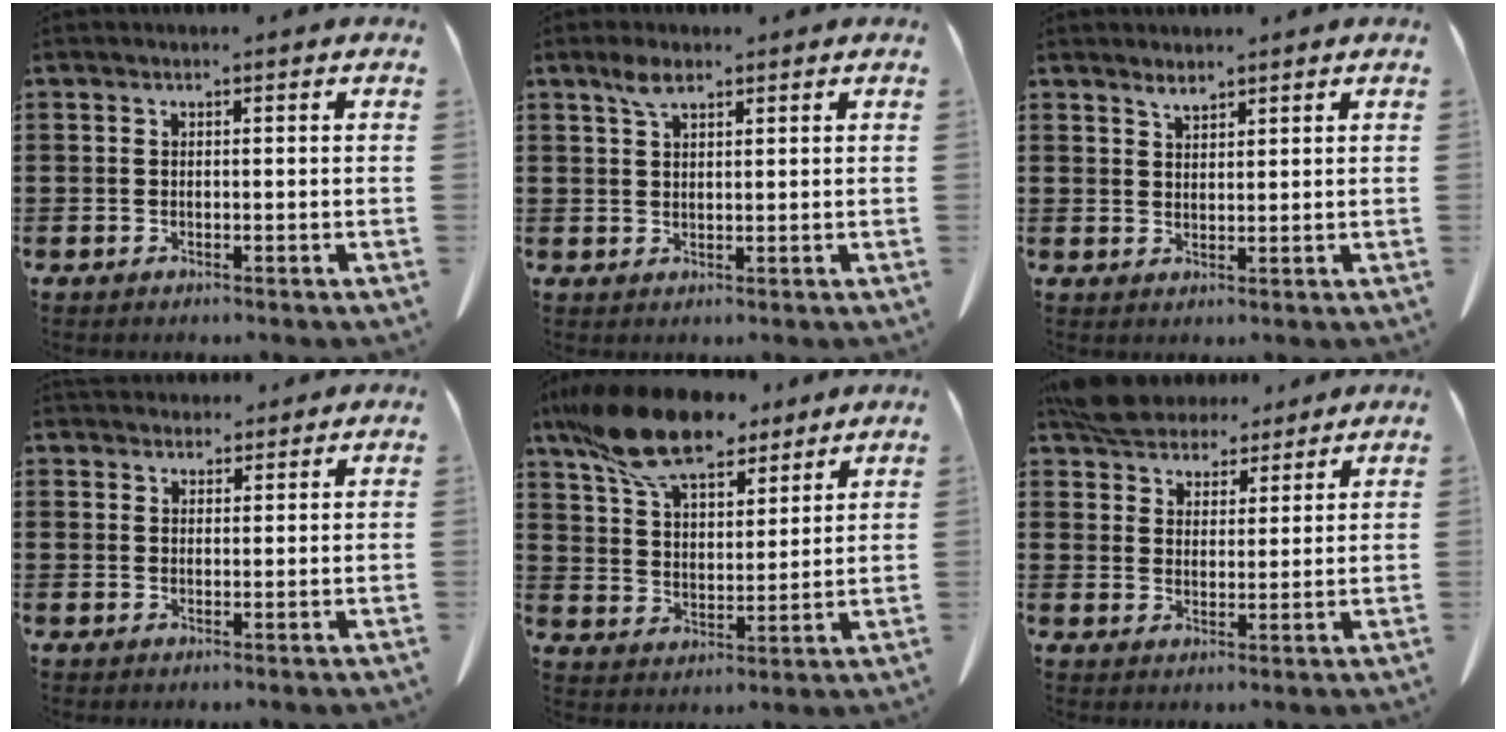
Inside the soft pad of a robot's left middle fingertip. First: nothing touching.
{"total": 3.1, "force": [1.9, 1.2, 2.2], "torque": [-0.048, 0.006, 0.034]}
{"total": 1.8, "force": [1.7, 0.3, 0.6], "torque": [-0.015, 0.000, 0.032]}
{"total": 3.0, "force": [2.9, 0.8, 0.0], "torque": [0.002, -0.009, 0.055]}
{"total": 13.6, "force": [10.8, 4.3, 7.0], "torque": [-0.172, -0.028, 0.202]}
{"total": 6.3, "force": [5.8, 2.1, 0.9], "torque": [-0.043, -0.008, 0.111]}